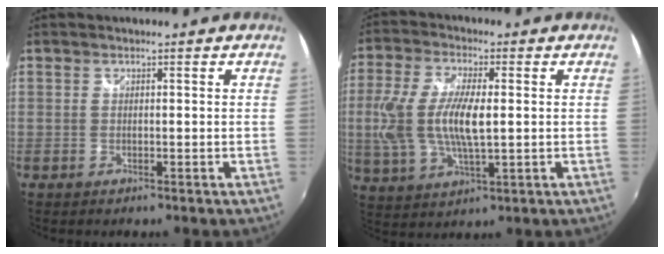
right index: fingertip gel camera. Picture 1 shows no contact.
{"total": 13.2, "force": [0.1, 5.1, 12.2], "torque": [-0.253, -0.003, 0.004]}